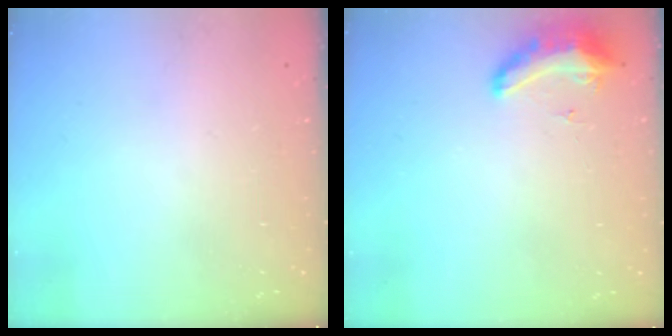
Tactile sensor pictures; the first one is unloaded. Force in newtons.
{"total": 8.7, "press": 8.5, "slide": 1.6}